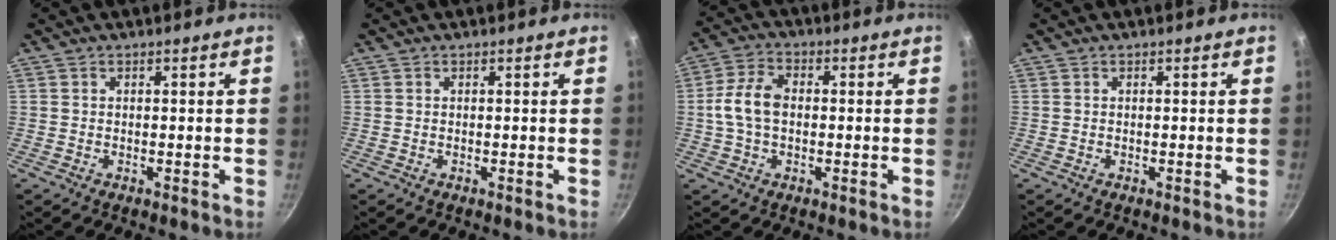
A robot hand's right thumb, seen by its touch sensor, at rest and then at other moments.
{"total": 0.0}
{"total": 7.9, "force": [-0.1, 5.1, 6.0], "torque": [-0.114, 0.025, -0.009]}
{"total": 0.0}